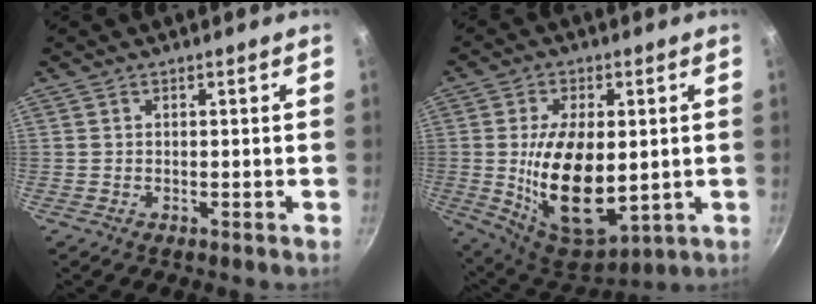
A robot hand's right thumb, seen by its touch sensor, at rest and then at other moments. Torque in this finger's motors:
{"motor_torque": [1.42, 3.59, 2.34, -0.43, 0.50]}